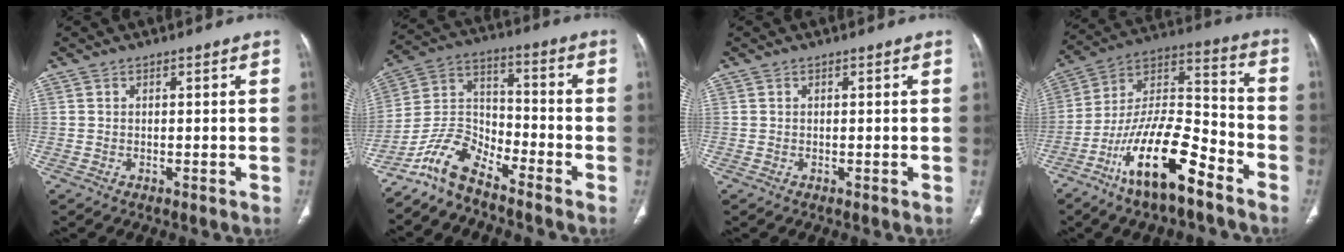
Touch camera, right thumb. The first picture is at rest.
{"total": 8.9, "force": [-7.8, 2.7, 3.5], "torque": [-0.067, 0.077, -0.159]}
{"total": 0.0}
{"total": 18.6, "force": [-11.1, 6.0, 13.7], "torque": [-0.242, 0.078, -0.201]}